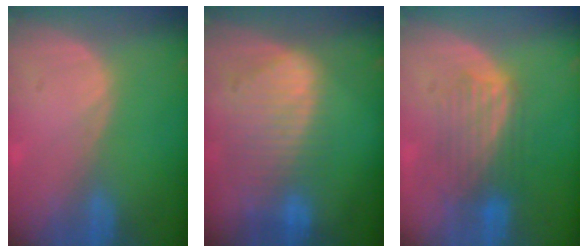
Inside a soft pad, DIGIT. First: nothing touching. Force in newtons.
{"total": 9.1, "press": 8.0, "slide": 4.4}
{"total": 5.9, "press": 5.9, "slide": 0.6}